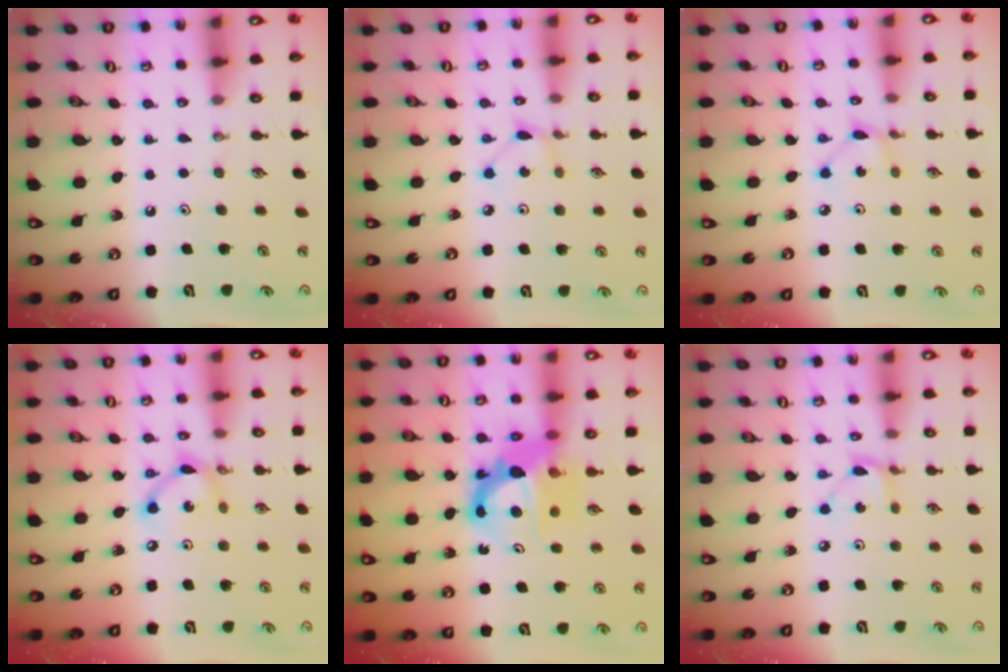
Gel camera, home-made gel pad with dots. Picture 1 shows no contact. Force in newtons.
{"total": 3.1, "press": 3.1, "slide": 0.4}
{"total": 2.5, "press": 2.5, "slide": 0.1}
{"total": 7.7, "press": 7.7, "slide": 0.4}
{"total": 12.4, "press": 12.3, "slide": 1.1}
{"total": 2.8, "press": 2.8, "slide": 0.1}